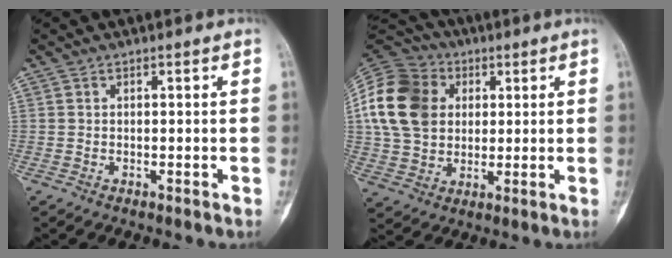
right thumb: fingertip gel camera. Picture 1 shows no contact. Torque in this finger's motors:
{"motor_torque": [0.85, 1.97, 1.41, -0.08, 0.23]}